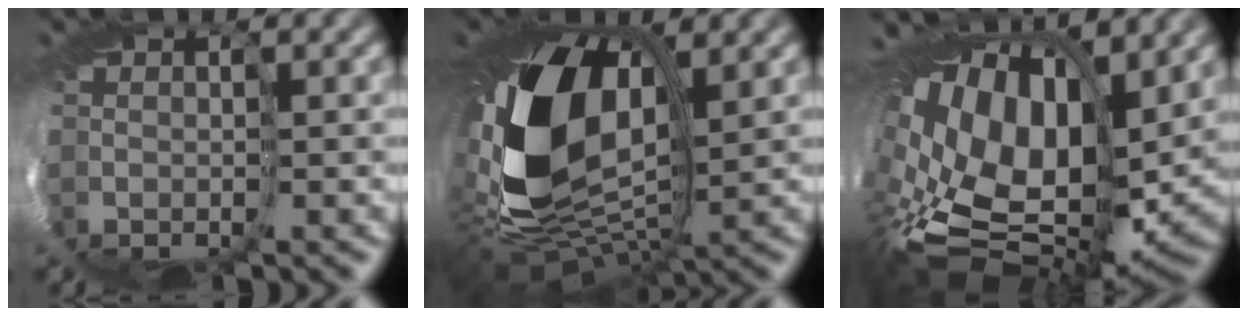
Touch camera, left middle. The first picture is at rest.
{"total": 14.0, "force": [1.2, 8.9, 10.8], "torque": [-0.264, -0.022, 0.026]}
{"total": 14.4, "force": [2.0, 8.9, 11.1], "torque": [-0.238, -0.016, 0.059]}